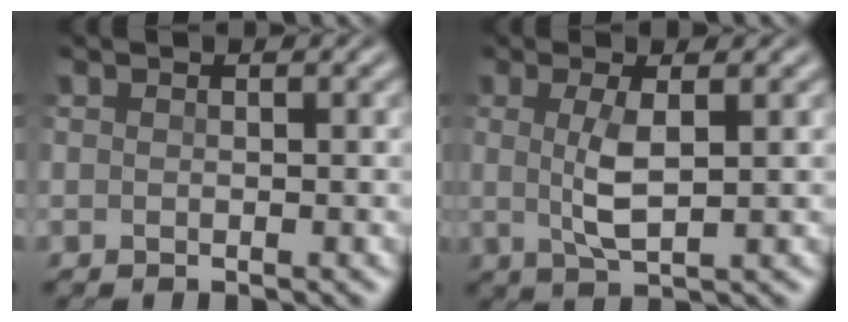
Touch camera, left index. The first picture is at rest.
{"total": 2.9, "force": [0.3, 0.4, 2.9], "torque": [-0.067, -0.001, 0.009]}